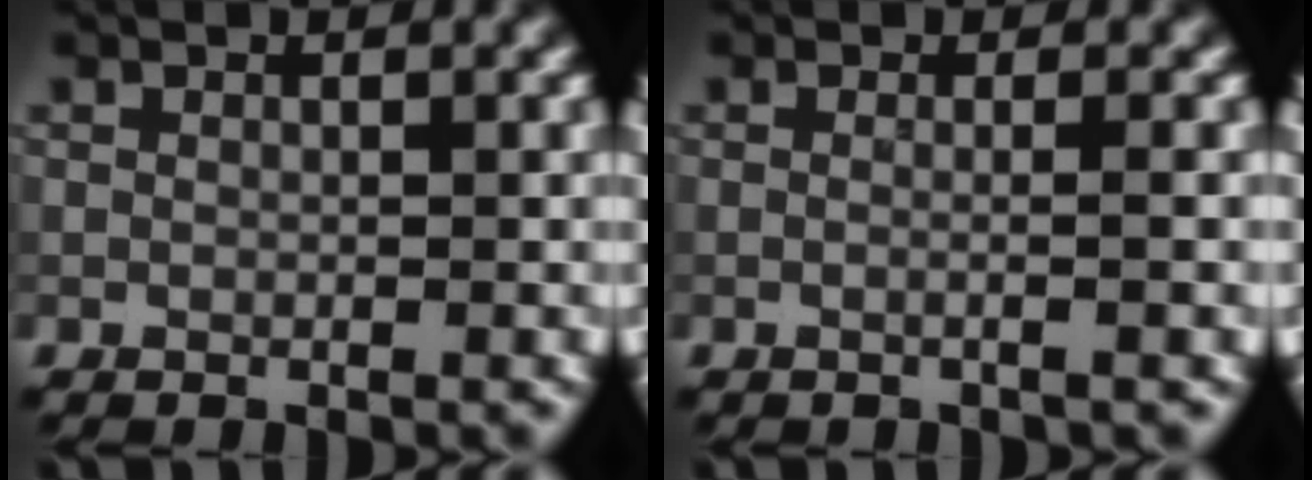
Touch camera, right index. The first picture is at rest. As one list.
[{"total": 2.6, "force": [0.2, 1.2, 2.3], "torque": [-0.006, 0.000, -0.025]}]